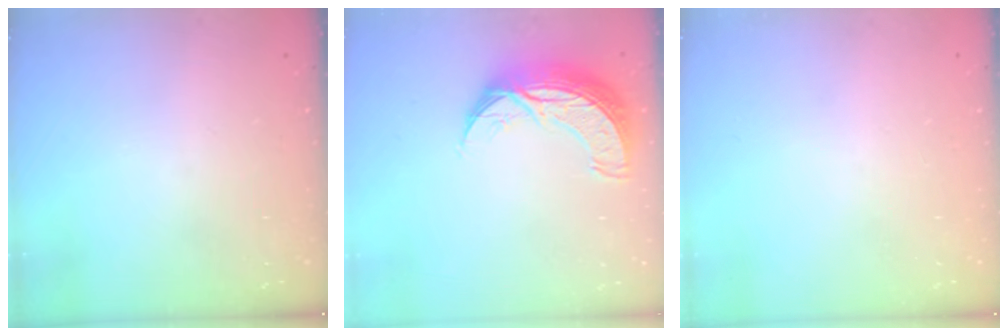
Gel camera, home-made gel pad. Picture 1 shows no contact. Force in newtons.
{"total": 10.6, "press": 10.6, "slide": 0.8}
{"total": 0.0}